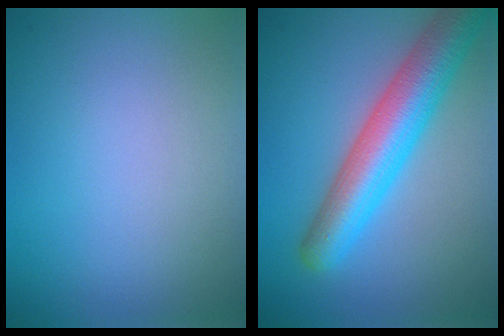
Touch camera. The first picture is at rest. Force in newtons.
{"total": 7.2, "press": 7.2, "slide": 0.3}